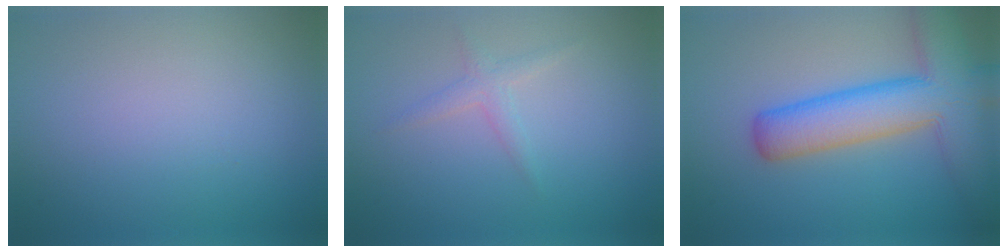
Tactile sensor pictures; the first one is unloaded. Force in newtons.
{"total": 1.5, "press": 1.5, "slide": 0.0}
{"total": 9.6, "press": 9.6, "slide": 0.5}